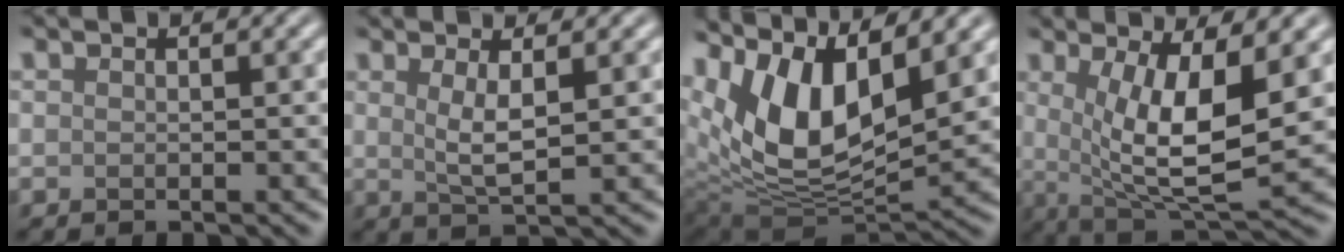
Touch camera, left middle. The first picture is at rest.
{"total": 2.7, "force": [0.8, 0.5, 2.5], "torque": [-0.049, 0.001, 0.021]}
{"total": 10.9, "force": [5.2, 4.8, 8.3], "torque": [-0.168, 0.007, 0.101]}
{"total": 8.0, "force": [1.0, 2.3, 7.6], "torque": [-0.131, -0.007, 0.030]}